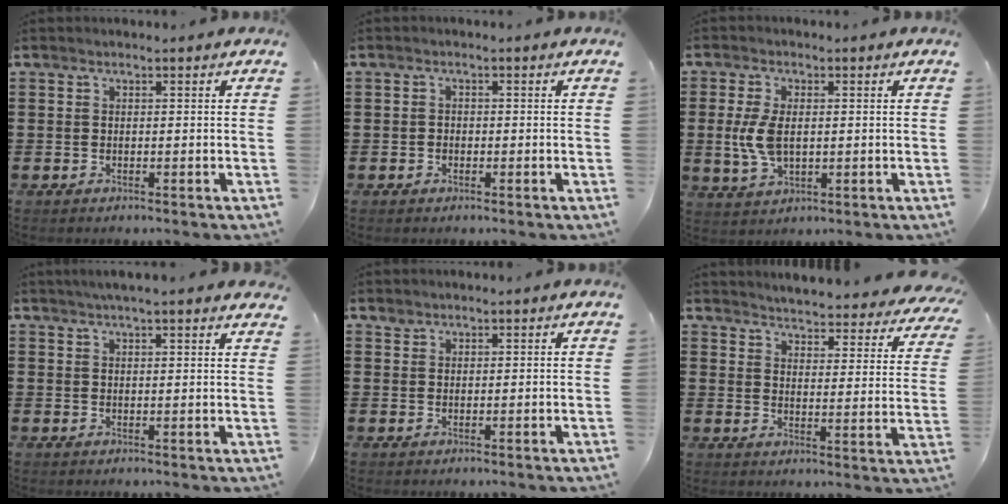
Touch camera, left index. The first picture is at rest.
{"total": 0.9, "force": [-0.4, 0.8, 0.2], "torque": [-0.009, 0.002, -0.010]}
{"total": 6.1, "force": [0.2, 3.4, 5.0], "torque": [-0.134, -0.004, -0.006]}
{"total": 2.9, "force": [2.6, 0.0, 1.3], "torque": [-0.031, 0.001, 0.047]}
{"total": 1.2, "force": [1.1, 0.5, 0.1], "torque": [-0.006, 0.000, 0.022]}
{"total": 4.1, "force": [4.0, -0.4, 0.7], "torque": [-0.027, -0.042, 0.064]}